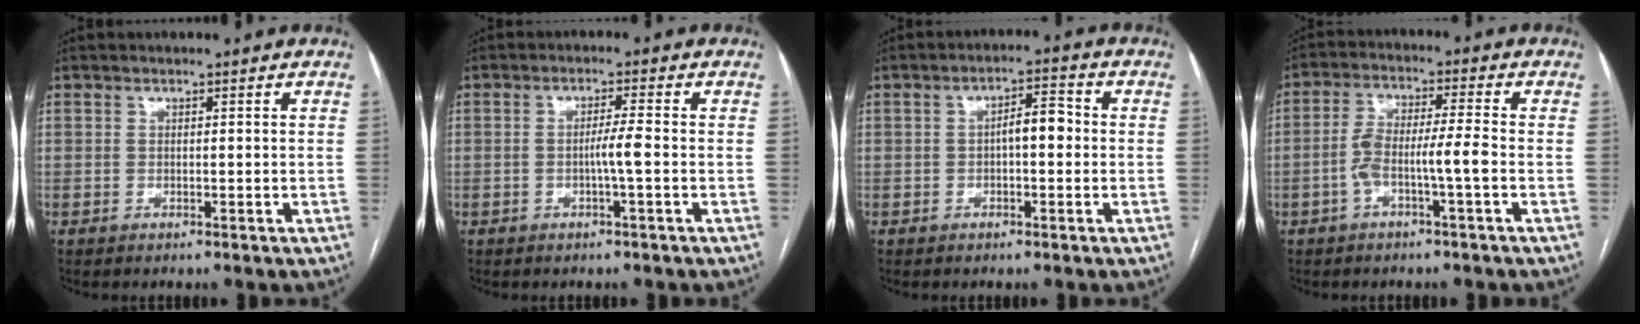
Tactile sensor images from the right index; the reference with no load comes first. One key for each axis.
{"total": 3.0, "fx": -0.7, "fy": -0.4, "fz": 2.9, "tx": -0.049, "ty": 0.000, "tz": -0.013}
{"total": 4.4, "fx": -0.2, "fy": 1.5, "fz": 4.1, "tx": -0.061, "ty": 0.018, "tz": -0.004}
{"total": 6.3, "fx": -2.1, "fy": 0.0, "fz": 5.9, "tx": -0.117, "ty": 0.022, "tz": -0.037}